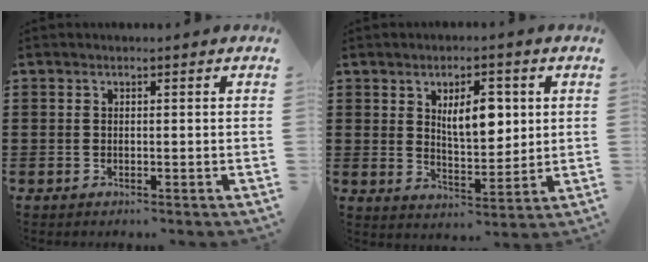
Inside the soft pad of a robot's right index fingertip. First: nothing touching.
{"total": 7.1, "force": [2.1, 3.5, 5.8], "torque": [-0.098, 0.002, 0.029]}